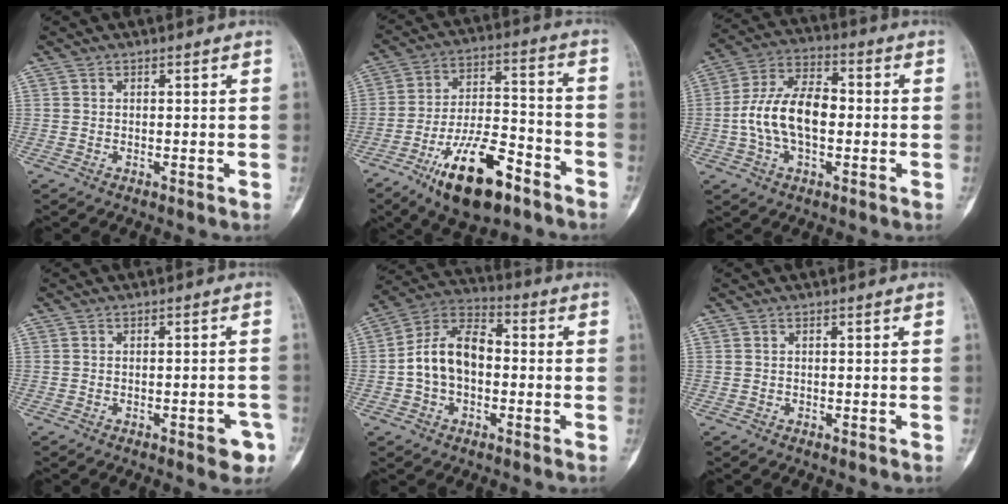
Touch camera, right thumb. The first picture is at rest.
{"total": 17.2, "force": [-10.0, 6.7, 12.3], "torque": [-0.200, 0.065, -0.167]}
{"total": 13.4, "force": [-1.0, 7.6, 11.0], "torque": [-0.202, 0.033, -0.024]}
{"total": 4.3, "force": [-2.2, 1.6, 3.4], "torque": [-0.027, 0.014, -0.023]}
{"total": 12.0, "force": [-0.9, 8.0, 8.9], "torque": [-0.148, 0.040, -0.029]}
{"total": 0.0}